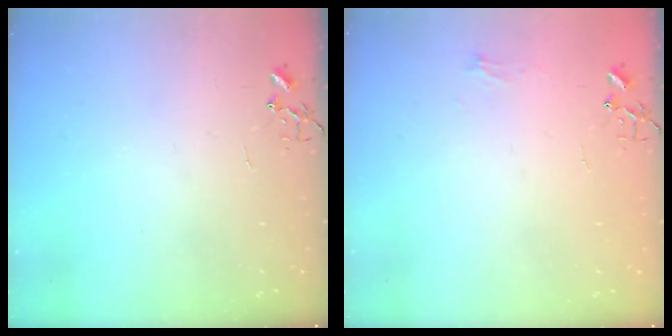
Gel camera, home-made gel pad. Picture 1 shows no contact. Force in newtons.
{"total": 4.7, "press": 4.6, "slide": 0.7}